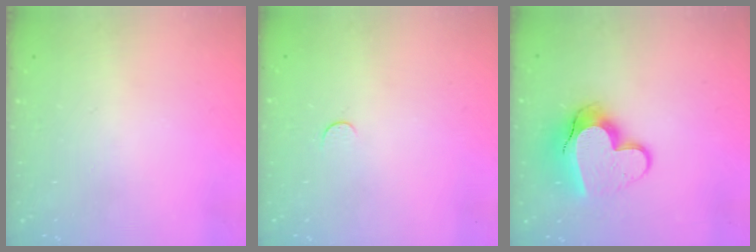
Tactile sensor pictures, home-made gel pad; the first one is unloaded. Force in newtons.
{"total": 3.1, "press": 3.1, "slide": 0.4}
{"total": 14.1, "press": 14.1, "slide": 1.1}